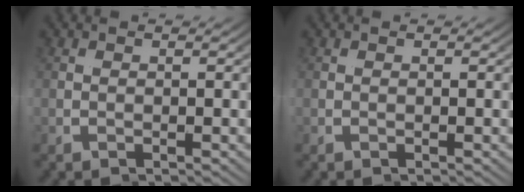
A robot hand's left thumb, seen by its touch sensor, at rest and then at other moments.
{"total": 0.0}